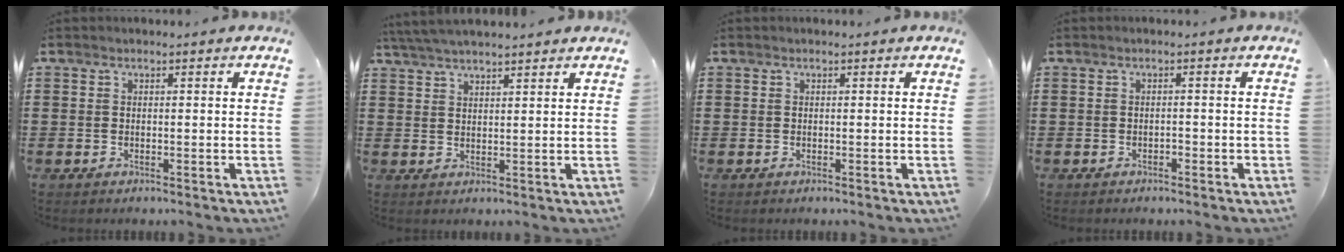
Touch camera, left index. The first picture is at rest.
{"total": 3.9, "force": [3.6, 0.2, 1.5], "torque": [-0.038, -0.003, 0.068]}
{"total": 0.0}
{"total": 0.9, "force": [-0.7, 0.4, 0.4], "torque": [-0.012, -0.002, -0.016]}